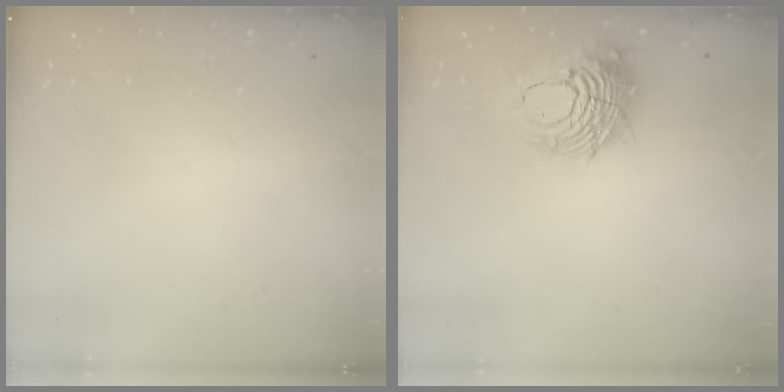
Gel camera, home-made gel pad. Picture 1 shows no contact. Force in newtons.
{"total": 11.5, "press": 11.5, "slide": 1.3}